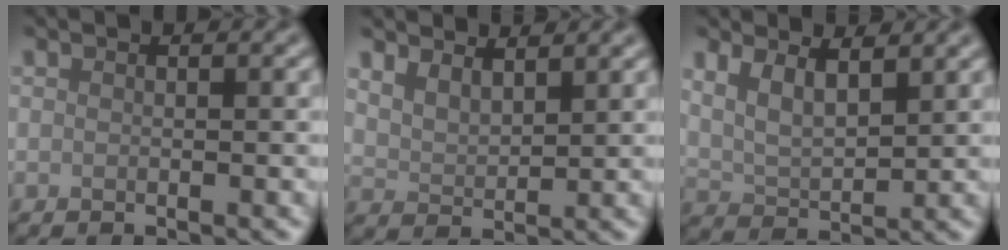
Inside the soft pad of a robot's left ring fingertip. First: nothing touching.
{"total": 3.3, "force": [2.7, 1.2, 1.2], "torque": [-0.031, 0.001, 0.049]}
{"total": 4.0, "force": [2.2, 1.9, 2.8], "torque": [-0.064, -0.005, 0.045]}